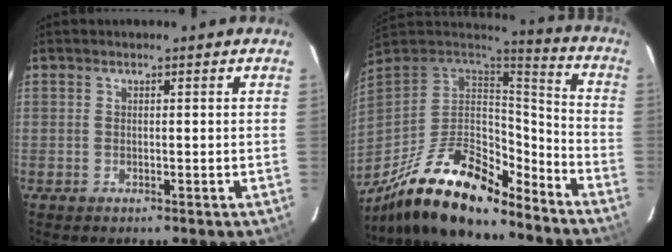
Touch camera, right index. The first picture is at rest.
{"total": 21.9, "force": [-16.2, 7.6, 12.7], "torque": [-0.247, -0.016, -0.281]}